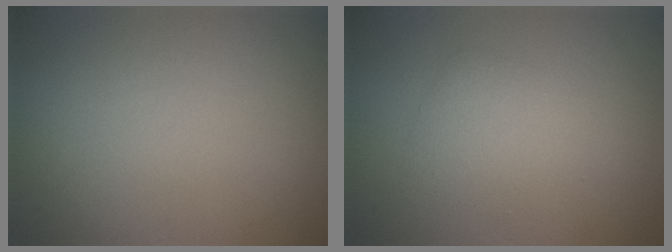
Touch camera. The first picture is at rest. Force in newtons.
{"total": 2.9, "press": 2.9, "slide": 0.1}